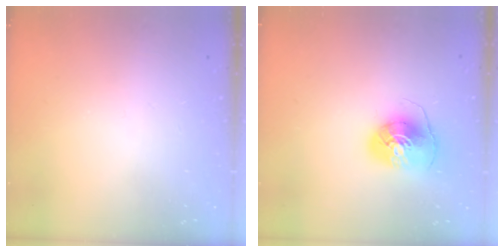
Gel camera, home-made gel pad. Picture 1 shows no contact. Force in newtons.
{"total": 8.5, "press": 8.4, "slide": 1.3}